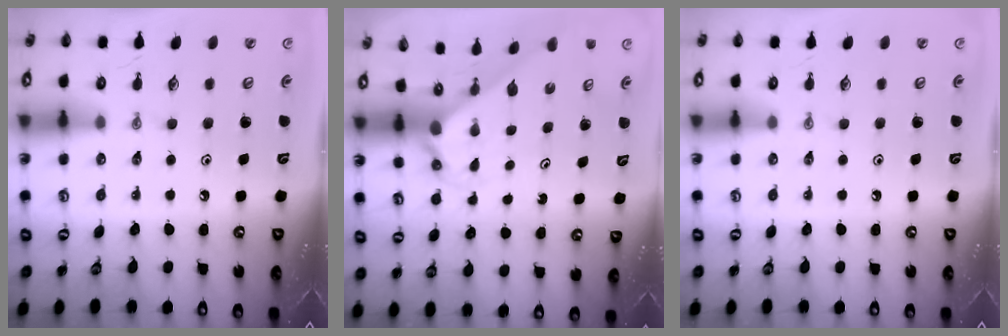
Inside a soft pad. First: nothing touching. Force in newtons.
{"total": 2.0, "press": 2.0, "slide": 0.2}
{"total": 0.0}